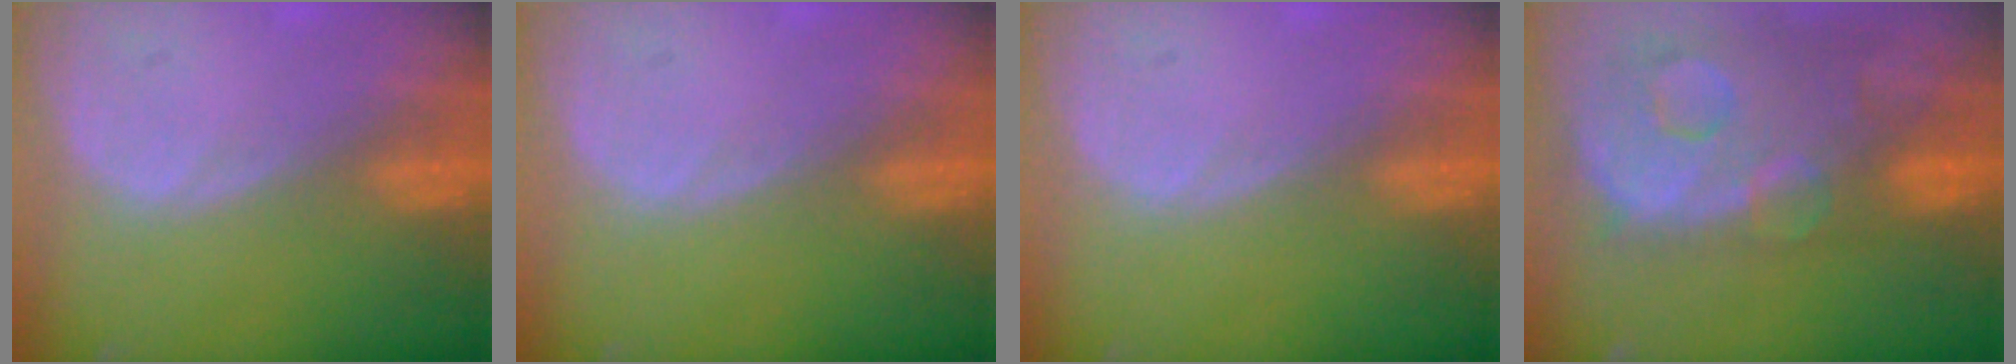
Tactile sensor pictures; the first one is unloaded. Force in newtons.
{"total": 0.0}
{"total": 0.0}
{"total": 13.7, "press": 11.1, "slide": 8.0}